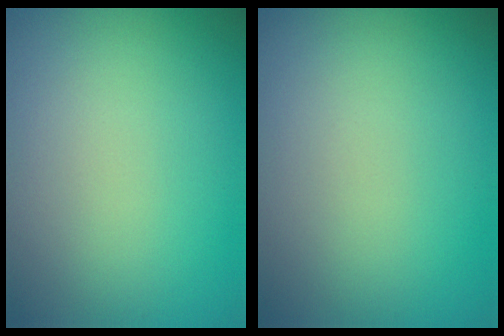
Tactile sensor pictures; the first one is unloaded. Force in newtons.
{"total": 0.0}